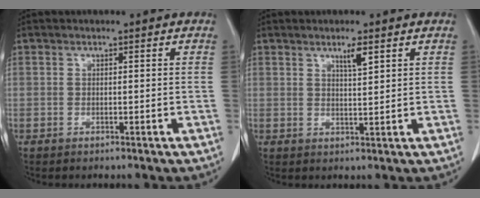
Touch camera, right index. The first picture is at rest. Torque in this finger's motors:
{"motor_torque": [0.06, 0.02, 0.04, 0.01]}